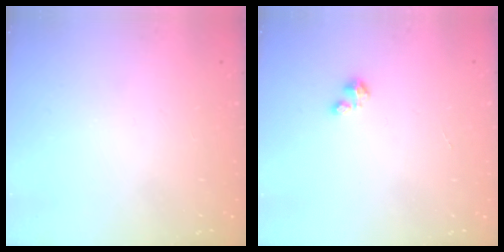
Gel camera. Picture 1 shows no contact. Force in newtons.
{"total": 1.2, "press": 1.2, "slide": 0.2}